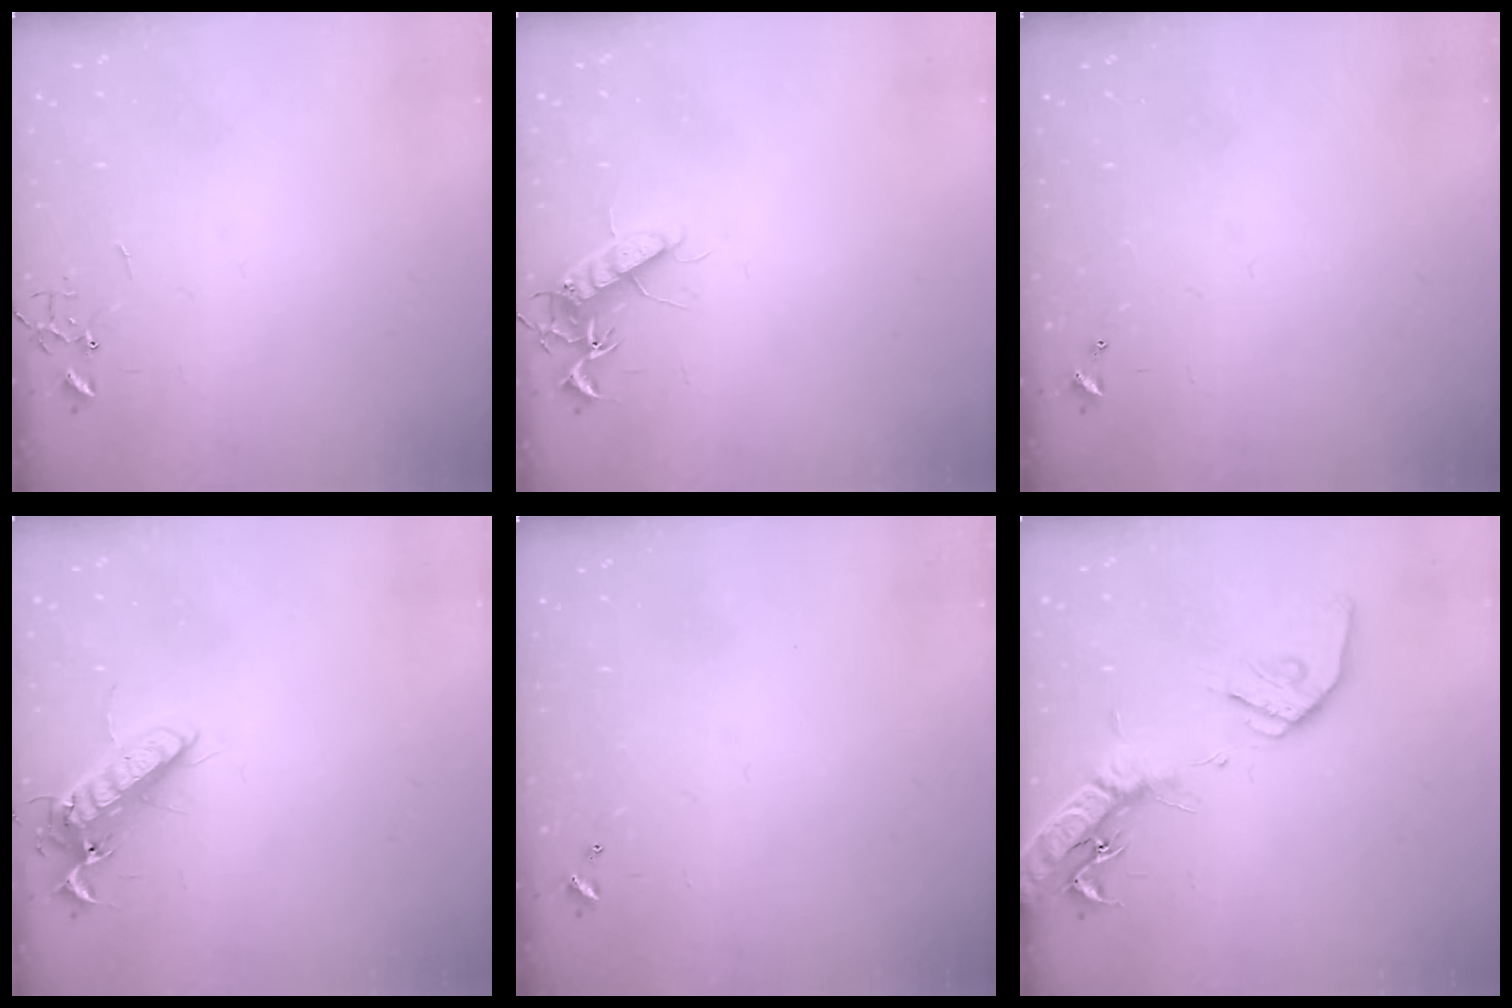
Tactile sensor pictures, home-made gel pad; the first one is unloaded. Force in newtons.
{"total": 11.1, "press": 11.1, "slide": 0.3}
{"total": 0.0}
{"total": 12.8, "press": 12.7, "slide": 1.8}
{"total": 0.0}
{"total": 19.4, "press": 19.1, "slide": 3.5}